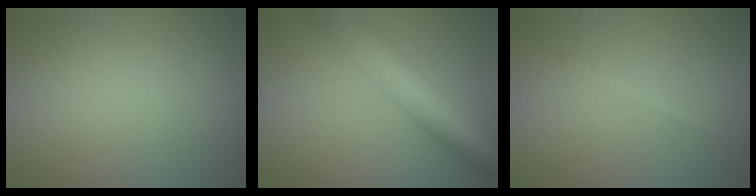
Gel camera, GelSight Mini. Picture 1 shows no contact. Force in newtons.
{"total": 8.8, "press": 8.8, "slide": 0.4}
{"total": 0.8, "press": 0.8, "slide": 0.0}